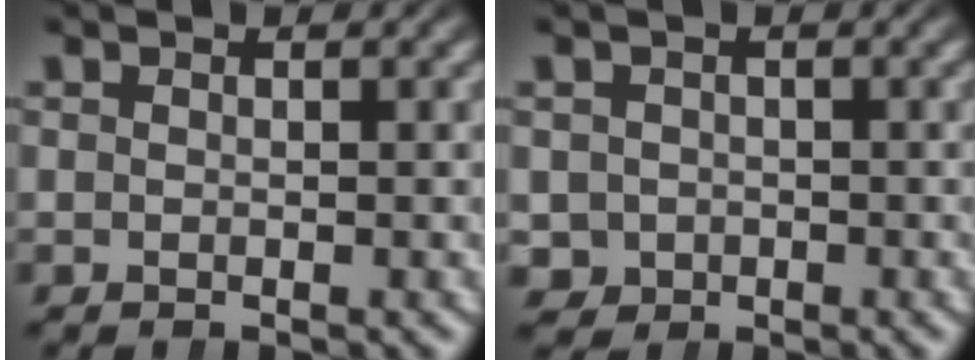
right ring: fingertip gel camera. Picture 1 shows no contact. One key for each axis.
{"total": 5.0, "fx": -1.8, "fy": 4.5, "fz": 1.3, "tx": -0.036, "ty": -0.034, "tz": -0.015}